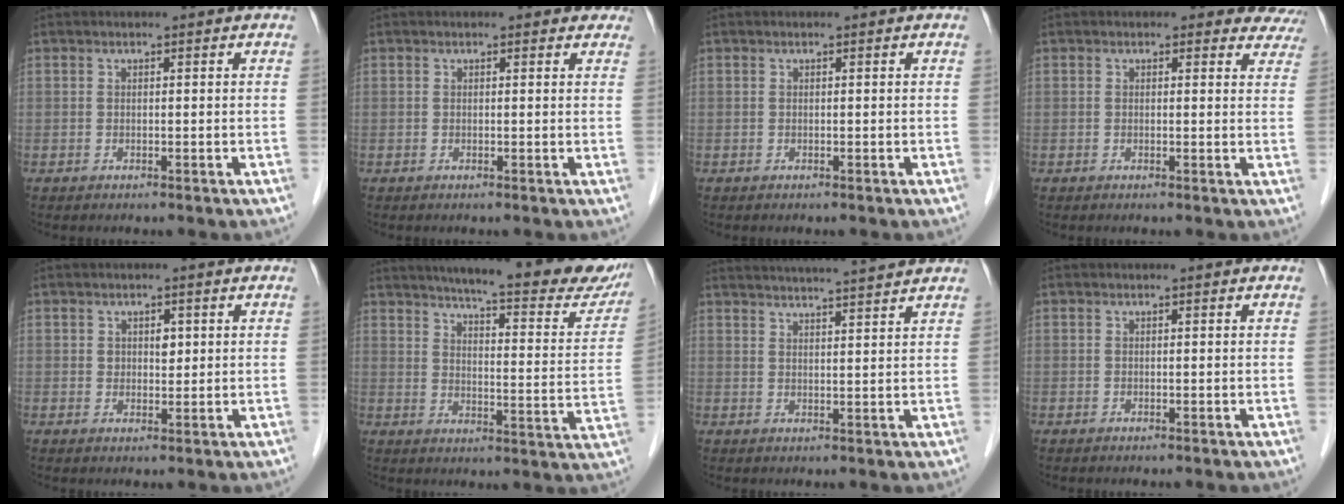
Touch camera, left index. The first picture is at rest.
{"total": 1.8, "force": [1.5, 0.9, 0.4], "torque": [0.002, -0.001, 0.002]}
{"total": 0.0}
{"total": 5.4, "force": [4.8, 2.5, -0.2], "torque": [0.040, -0.013, 0.016]}
{"total": 2.1, "force": [0.7, 1.4, 1.4], "torque": [-0.018, 0.000, 0.010]}
{"total": 24.7, "force": [21.0, 3.3, 12.4], "torque": [-0.174, -0.050, 0.255]}
{"total": 12.9, "force": [12.0, -0.4, 4.8], "torque": [-0.082, 0.017, 0.161]}
{"total": 0.0}